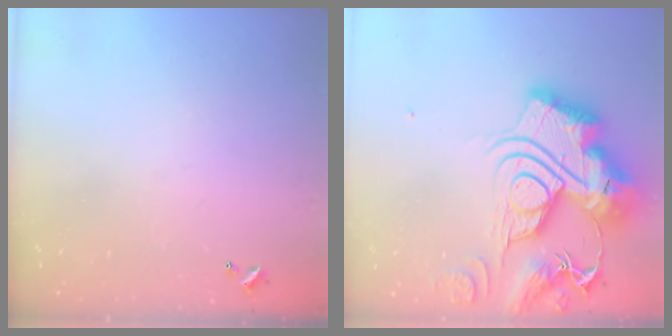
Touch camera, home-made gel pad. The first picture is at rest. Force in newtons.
{"total": 0.6, "press": 0.6, "slide": 0.0}